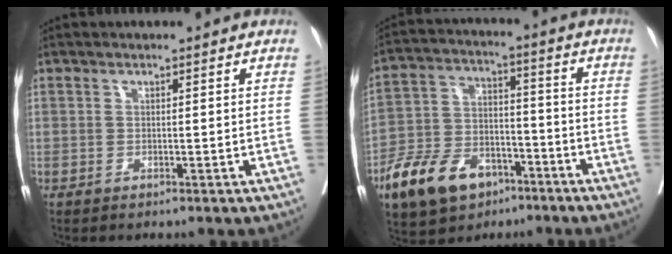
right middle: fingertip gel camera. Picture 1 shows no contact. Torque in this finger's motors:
{"motor_torque": [1.26, -0.88, 0.29, 0.08]}